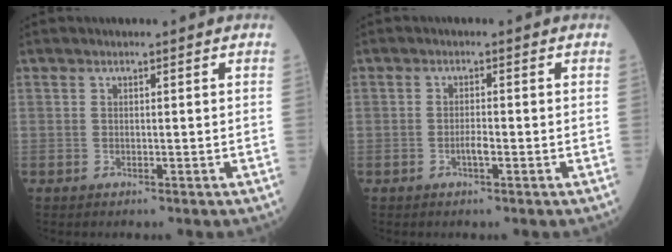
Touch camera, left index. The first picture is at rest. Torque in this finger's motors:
{"motor_torque": [0.41, 0.15, 0.03, 0.01]}